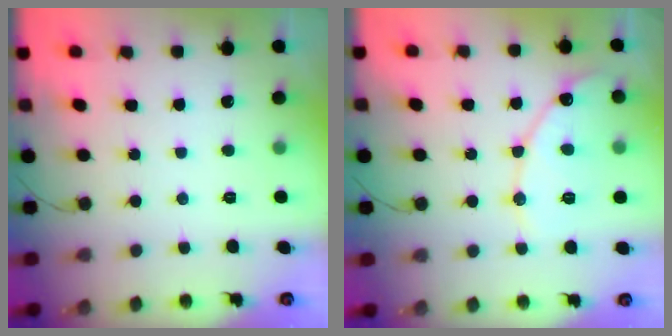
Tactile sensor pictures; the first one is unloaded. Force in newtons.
{"total": 11.0, "press": 10.9, "slide": 0.9}